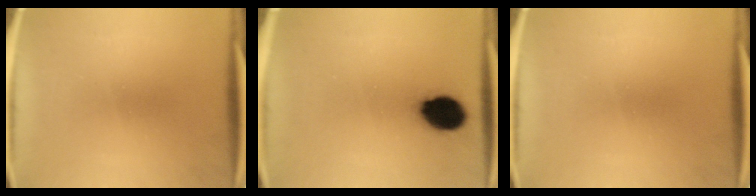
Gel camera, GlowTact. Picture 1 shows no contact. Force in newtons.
{"total": 10.4}
{"total": 0.0}